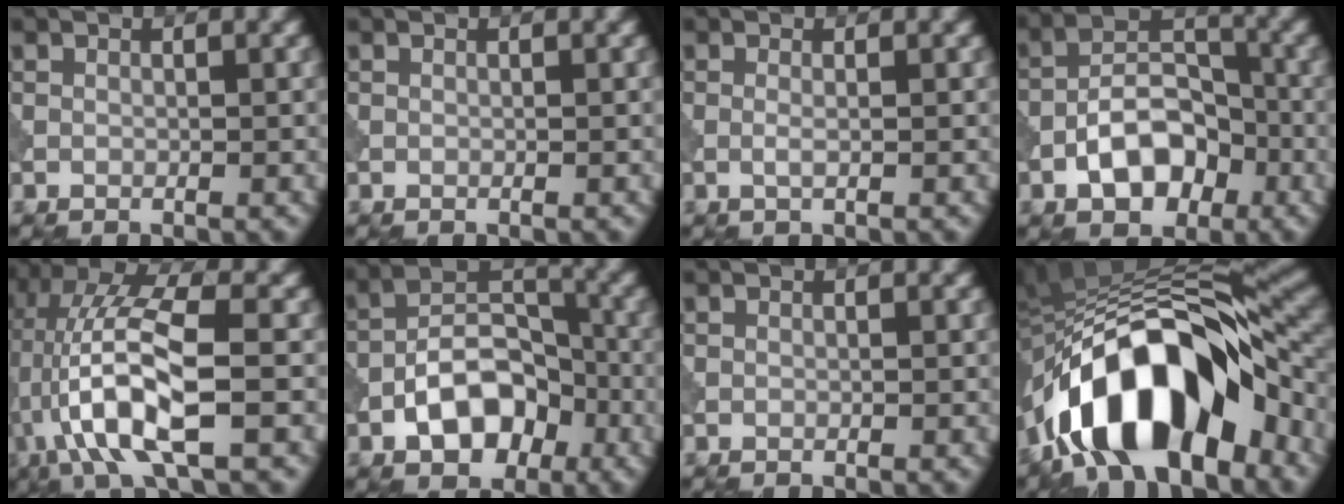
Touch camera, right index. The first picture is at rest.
{"total": 0.0}
{"total": 0.8, "force": [-0.1, 0.1, 0.8], "torque": [-0.018, -0.002, -0.004]}
{"total": 6.5, "force": [-2.8, 3.9, 4.4], "torque": [-0.064, 0.009, -0.055]}
{"total": 10.5, "force": [-2.2, 3.0, 9.8], "torque": [-0.191, 0.018, -0.045]}
{"total": 7.5, "force": [-3.3, 4.6, 4.9], "torque": [-0.074, 0.008, -0.062]}
{"total": 0.0}
{"total": 14.7, "force": [-7.4, 6.3, 11.1], "torque": [-0.179, 0.006, -0.126]}